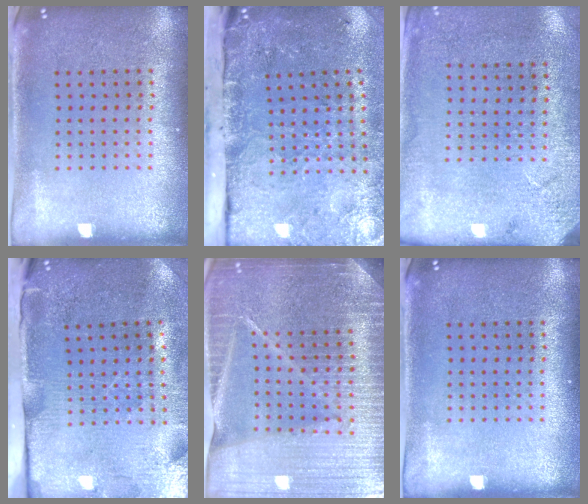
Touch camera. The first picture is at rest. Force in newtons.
{"total": 5.1, "press": 3.7, "slide": 3.6}
{"total": 2.7, "press": 2.2, "slide": 1.5}
{"total": 4.6, "press": 3.7, "slide": 2.7}
{"total": 5.9, "press": 5.1, "slide": 2.8}
{"total": 0.0}